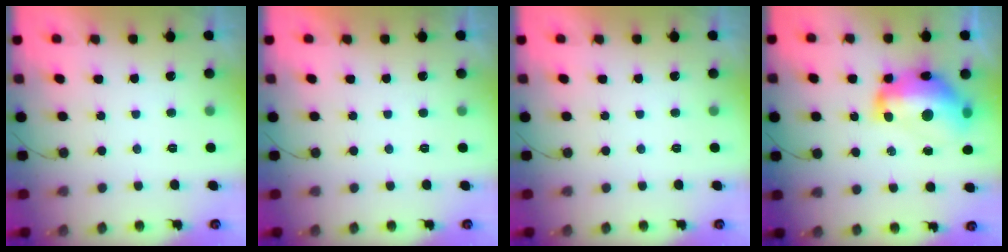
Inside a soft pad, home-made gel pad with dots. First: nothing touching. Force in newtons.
{"total": 0.0}
{"total": 0.0}
{"total": 17.8, "press": 17.7, "slide": 2.1}